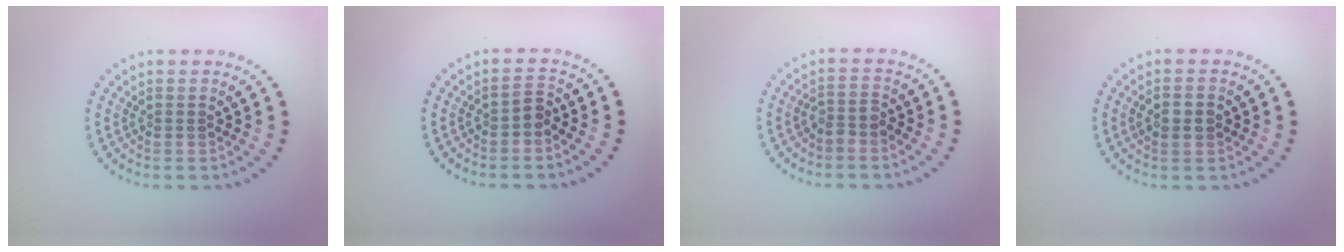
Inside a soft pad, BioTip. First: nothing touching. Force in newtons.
{"total": 1.1, "press": 1.0, "slide": 0.6}
{"total": 1.4, "press": 1.1, "slide": 0.9}
{"total": 2.1, "press": 2.1, "slide": 0.2}